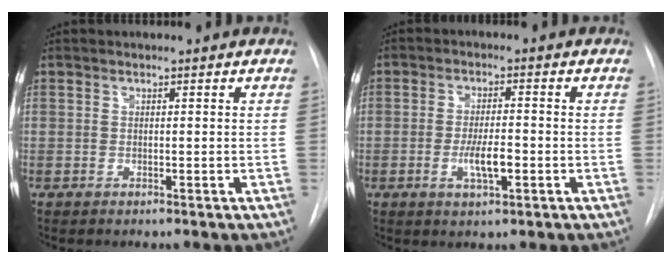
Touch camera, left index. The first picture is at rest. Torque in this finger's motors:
{"motor_torque": [0.19, 0.07, 0.12, 0.03]}